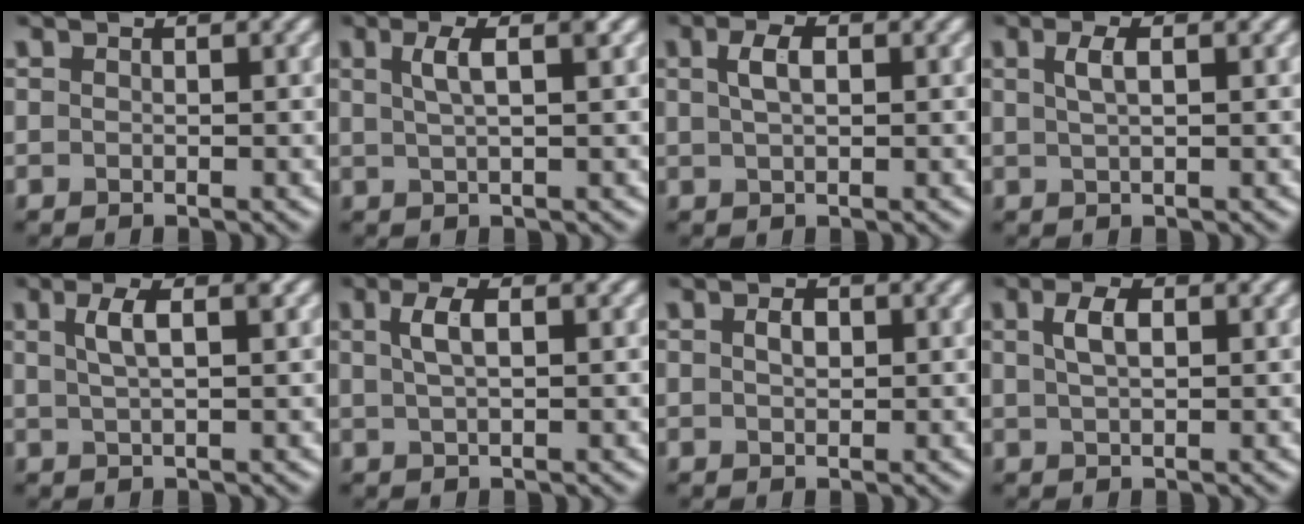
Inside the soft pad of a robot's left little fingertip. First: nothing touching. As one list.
[{"total": 2.9, "force": [0.9, 0.8, 2.6], "torque": [-0.037, 0.007, 0.013]}, {"total": 2.2, "force": [0.7, 1.0, 1.8], "torque": [-0.038, 0.005, 0.011]}, {"total": 2.0, "force": [0.7, 0.7, 1.7], "torque": [-0.030, 0.006, 0.013]}, {"total": 2.8, "force": [0.9, 0.8, 2.5], "torque": [-0.040, 0.007, 0.015]}, {"total": 2.5, "force": [0.9, 0.9, 2.2], "torque": [-0.040, 0.008, 0.014]}, {"total": 1.4, "force": [0.4, 0.9, 1.1], "torque": [-0.021, 0.003, 0.006]}, {"total": 2.6, "force": [0.9, 1.2, 2.1], "torque": [-0.043, 0.005, 0.016]}]